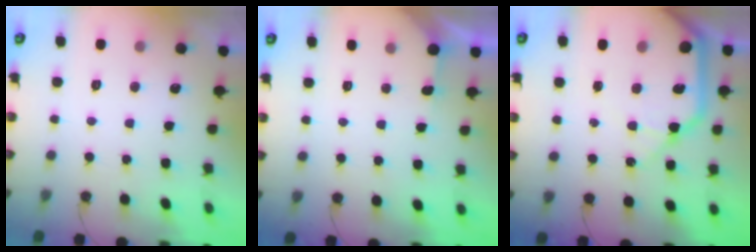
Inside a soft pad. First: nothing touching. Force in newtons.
{"total": 4.2, "press": 4.2, "slide": 0.4}
{"total": 17.3, "press": 17.1, "slide": 2.9}